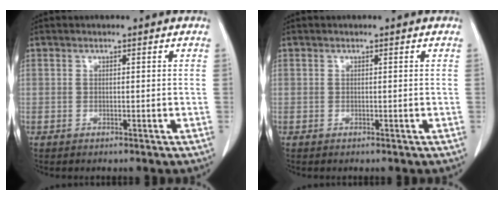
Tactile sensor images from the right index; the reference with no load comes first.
{"total": 0.0}